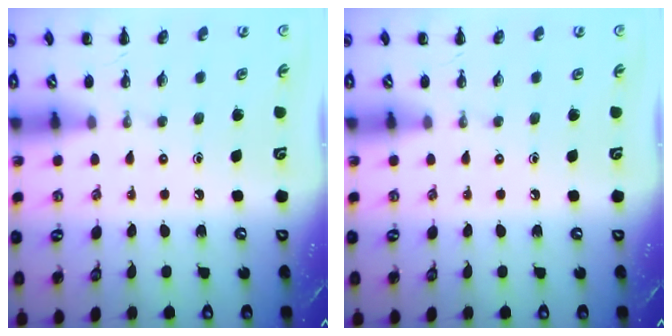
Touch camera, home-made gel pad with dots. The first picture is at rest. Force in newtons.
{"total": 0.0}